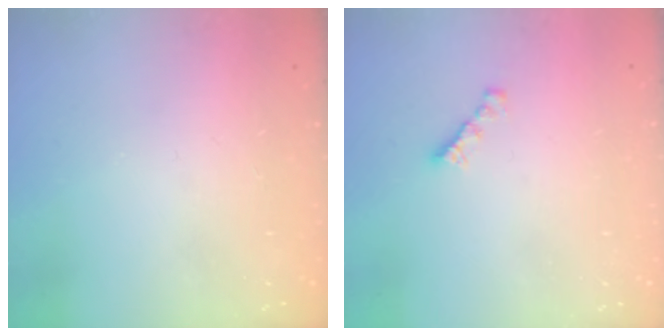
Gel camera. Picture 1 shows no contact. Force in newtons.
{"total": 2.7, "press": 2.7, "slide": 0.2}